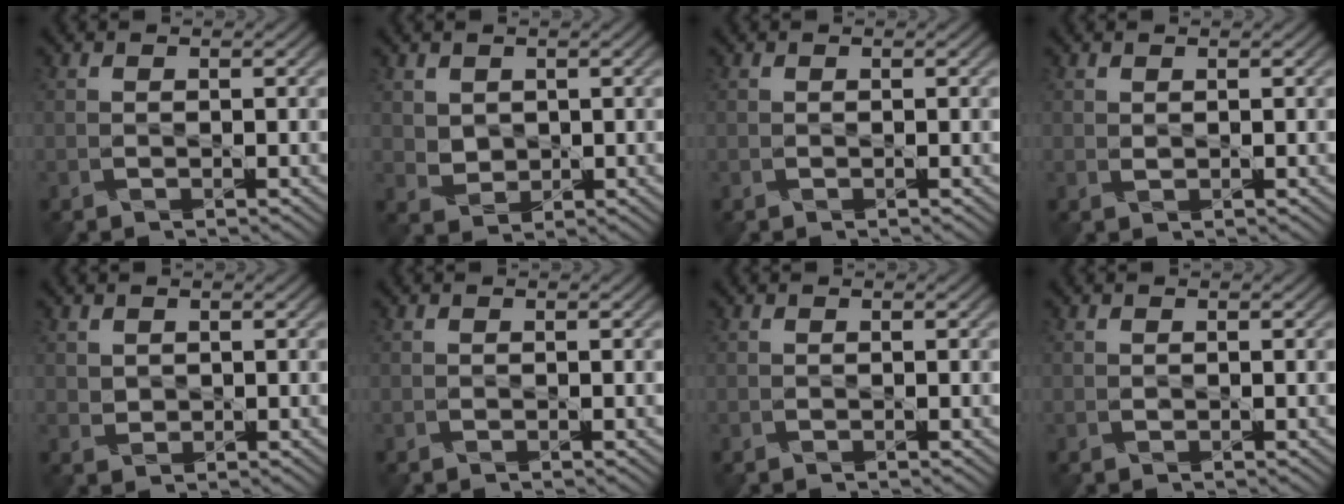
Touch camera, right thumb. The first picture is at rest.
{"total": 3.0, "force": [1.8, 2.2, 0.6], "torque": [-0.046, -0.008, 0.047]}
{"total": 0.0}
{"total": 0.6, "force": [0.6, 0.1, 0.0], "torque": [-0.004, 0.002, 0.012]}
{"total": 1.7, "force": [1.3, 1.0, 0.0], "torque": [-0.015, -0.003, 0.032]}
{"total": 0.0}
{"total": 0.0}
{"total": 0.0}